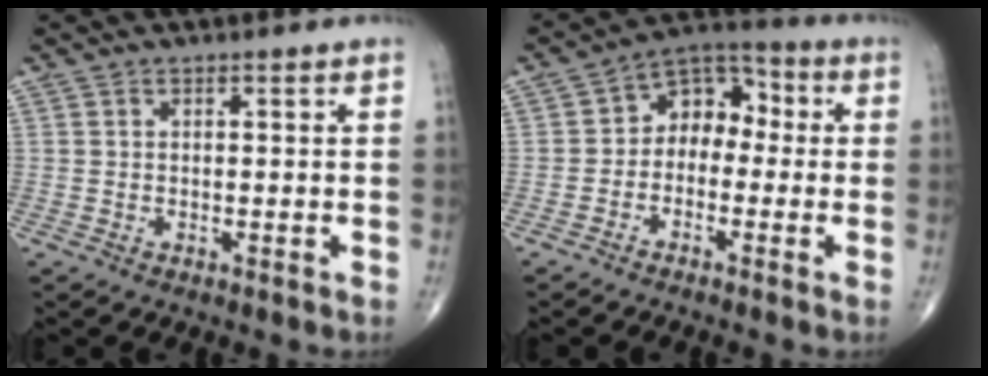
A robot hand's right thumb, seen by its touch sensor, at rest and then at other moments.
{"total": 8.4, "force": [-0.7, 6.1, 5.6], "torque": [-0.049, 0.040, -0.034]}